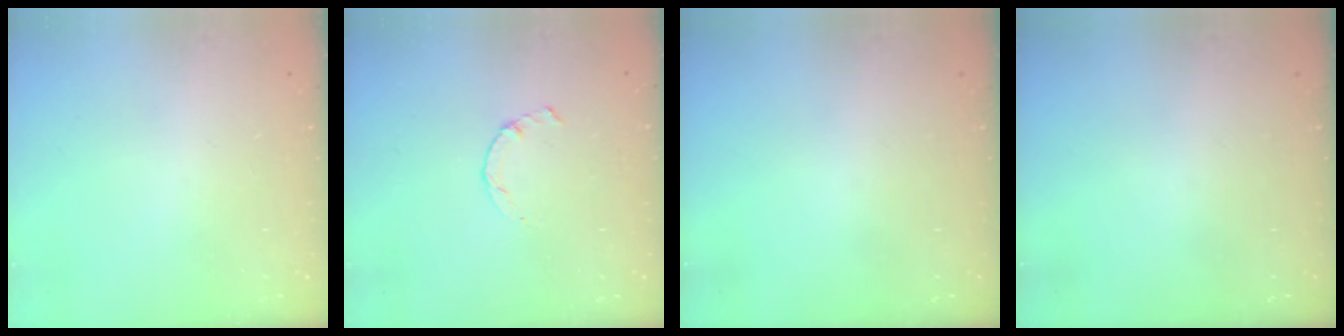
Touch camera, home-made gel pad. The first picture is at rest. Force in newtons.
{"total": 0.8, "press": 0.7, "slide": 0.2}
{"total": 0.0}
{"total": 0.0}